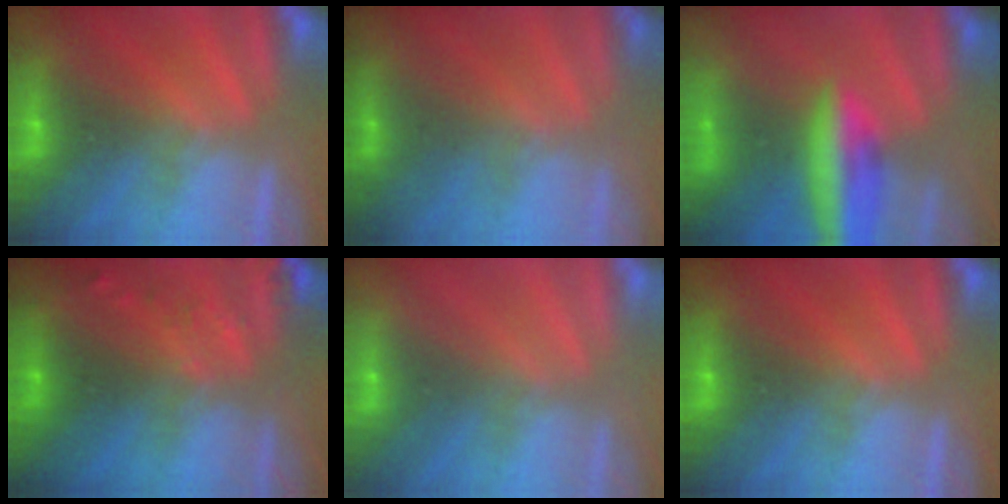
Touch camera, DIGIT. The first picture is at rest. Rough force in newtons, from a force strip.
{"total": 1.8}
{"total": 6.6}
{"total": 5.6}
{"total": 3.3}
{"total": 0.0}